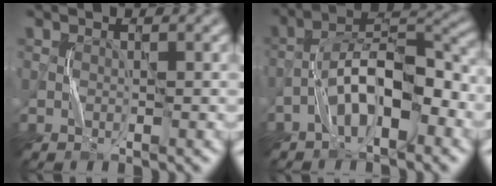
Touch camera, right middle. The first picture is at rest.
{"total": 7.5, "force": [-3.2, 2.9, 6.1], "torque": [-0.100, 0.026, -0.061]}